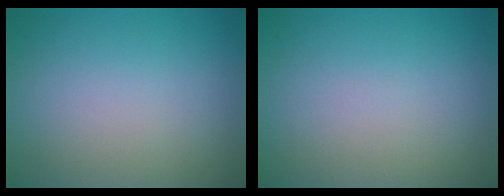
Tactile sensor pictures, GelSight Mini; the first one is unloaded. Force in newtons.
{"total": 0.0}